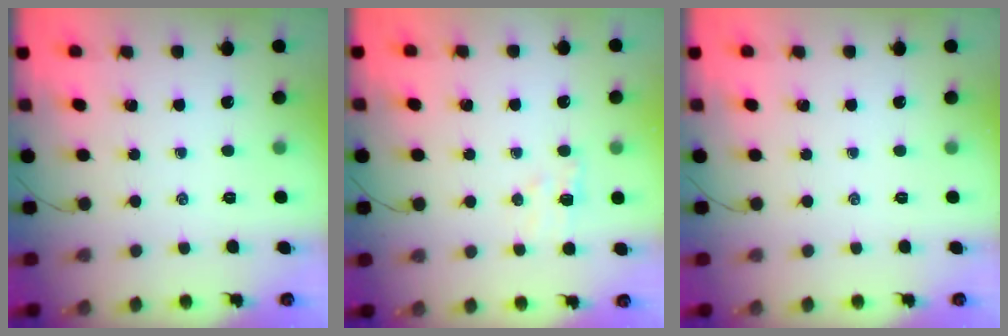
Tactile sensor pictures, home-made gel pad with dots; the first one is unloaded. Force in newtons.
{"total": 5.4, "press": 5.3, "slide": 1.2}
{"total": 0.0}